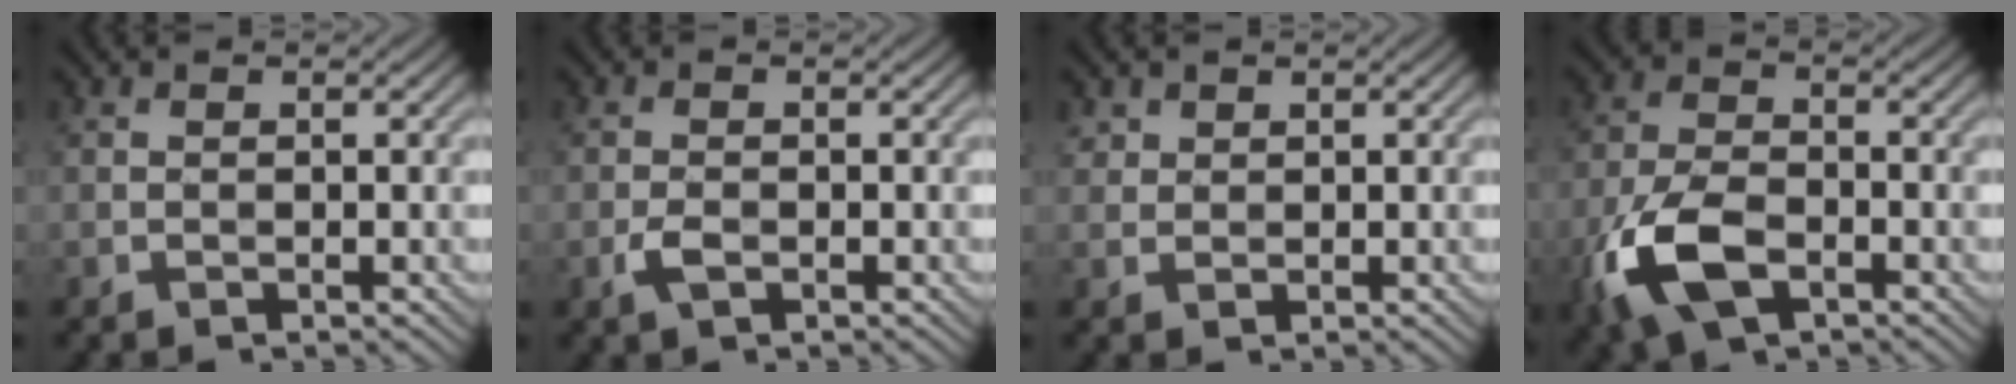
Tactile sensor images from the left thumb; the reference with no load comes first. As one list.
[{"total": 1.9, "force": [-0.8, 0.9, 1.5], "torque": [-0.037, 0.002, -0.017]}, {"total": 1.7, "force": [1.3, 1.1, 0.1], "torque": [-0.006, 0.002, 0.027]}, {"total": 9.1, "force": [-4.3, 4.6, 6.7], "torque": [-0.164, -0.007, -0.096]}]